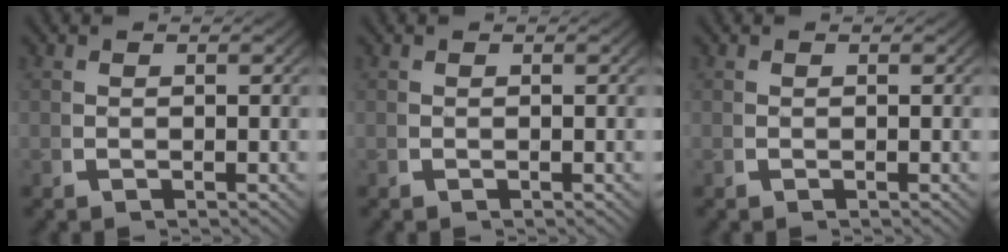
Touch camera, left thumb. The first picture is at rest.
{"total": 0.0}
{"total": 0.0}